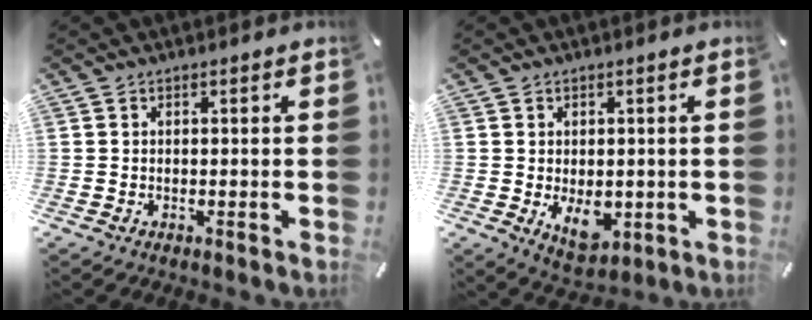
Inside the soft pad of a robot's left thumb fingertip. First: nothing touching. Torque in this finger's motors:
{"motor_torque": [-0.01, 0.92, 0.07, 0.00, 0.04]}